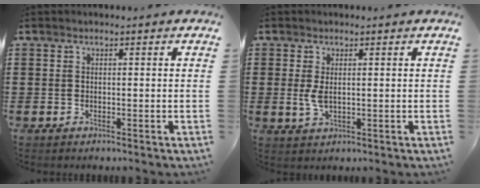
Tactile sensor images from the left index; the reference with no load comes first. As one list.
[{"total": 2.7, "force": [0.2, 1.1, 2.5], "torque": [-0.064, -0.003, -0.001]}]